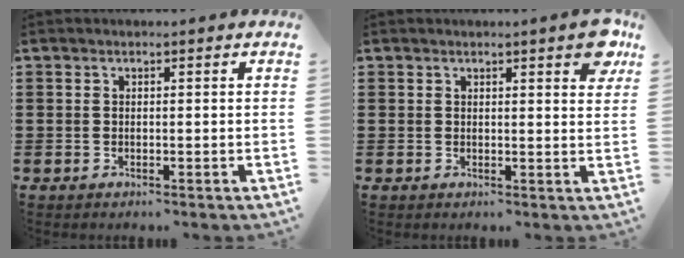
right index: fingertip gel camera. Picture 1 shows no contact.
{"total": 2.9, "force": [2.0, 0.7, 2.1], "torque": [-0.022, -0.002, 0.029]}